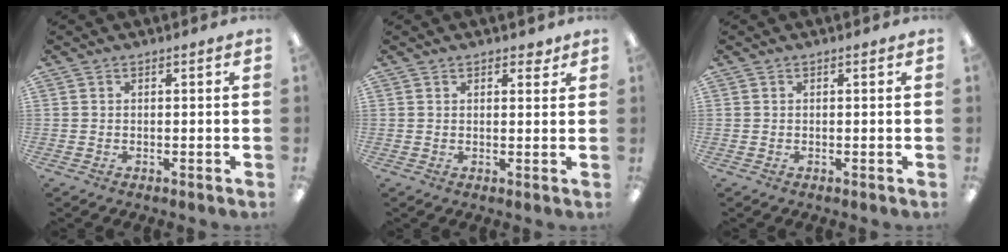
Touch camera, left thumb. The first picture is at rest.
{"total": 2.3, "force": [1.7, 1.1, 1.1], "torque": [-0.007, -0.005, 0.026]}
{"total": 0.0}